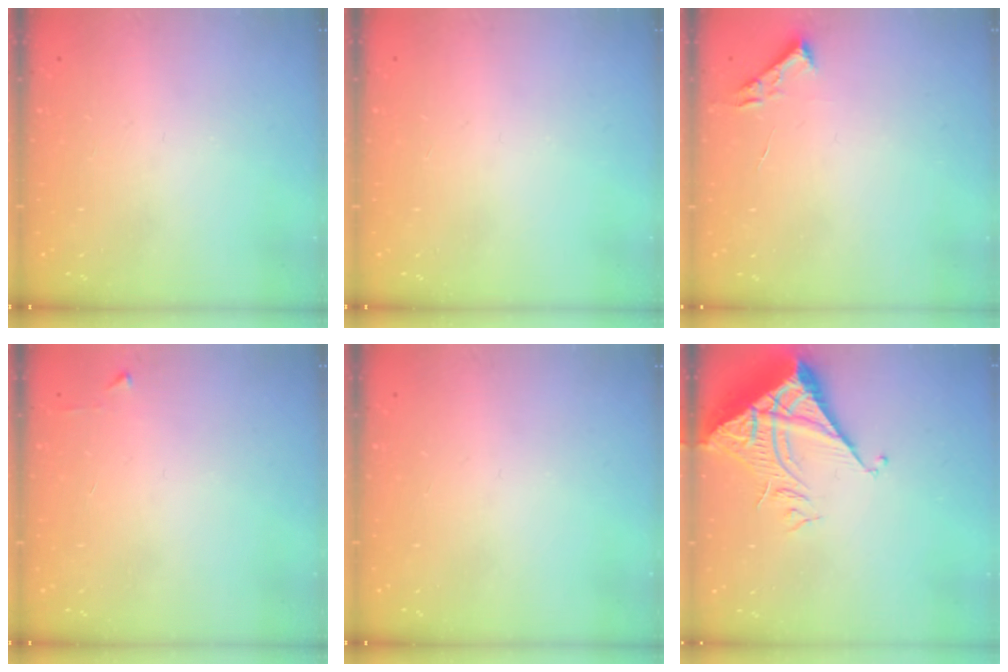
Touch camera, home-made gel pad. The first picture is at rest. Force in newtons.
{"total": 0.0}
{"total": 2.7, "press": 2.7, "slide": 0.4}
{"total": 2.4, "press": 2.4, "slide": 0.3}
{"total": 0.0}
{"total": 8.4, "press": 8.4, "slide": 1.0}